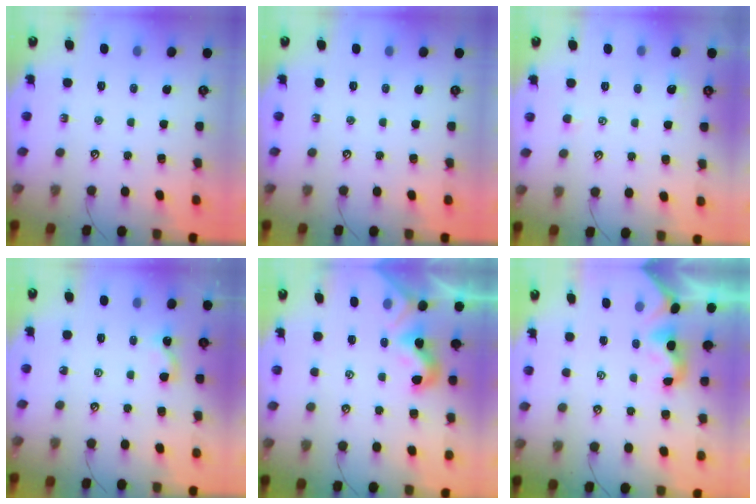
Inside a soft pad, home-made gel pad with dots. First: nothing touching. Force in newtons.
{"total": 0.0}
{"total": 2.1, "press": 2.0, "slide": 0.4}
{"total": 1.7, "press": 1.6, "slide": 0.3}
{"total": 1.8, "press": 1.8, "slide": 0.5}
{"total": 1.8, "press": 1.7, "slide": 0.5}